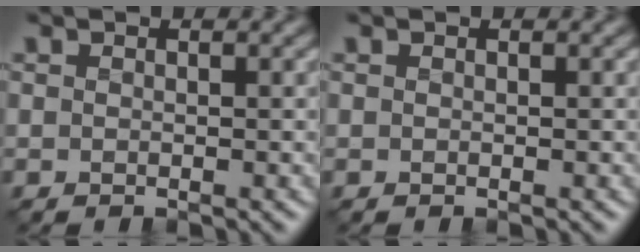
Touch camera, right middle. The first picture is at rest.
{"total": 0.0}